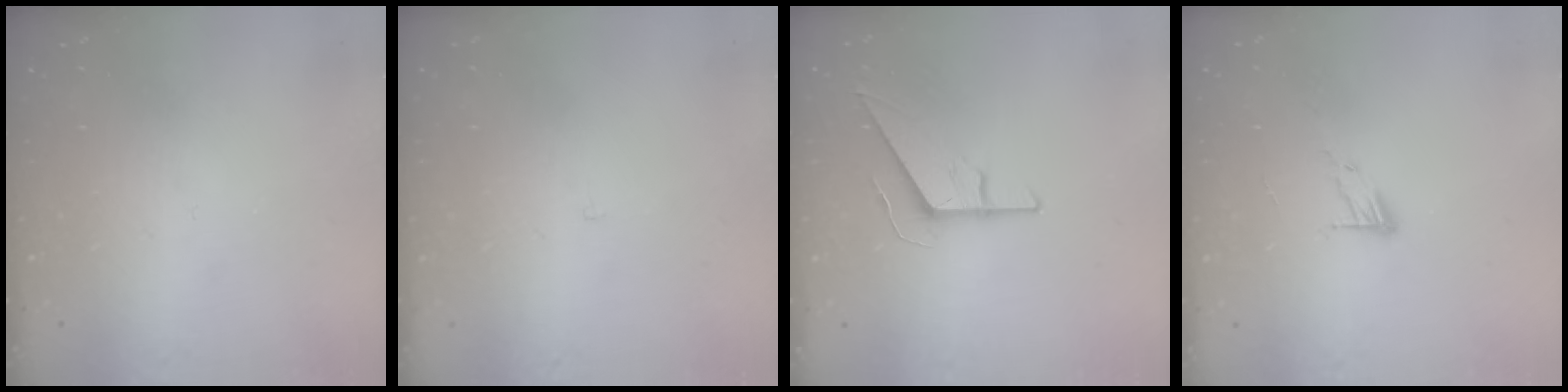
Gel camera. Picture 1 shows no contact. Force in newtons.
{"total": 1.9, "press": 1.9, "slide": 0.1}
{"total": 9.2, "press": 9.1, "slide": 0.9}
{"total": 5.9, "press": 5.9, "slide": 0.6}